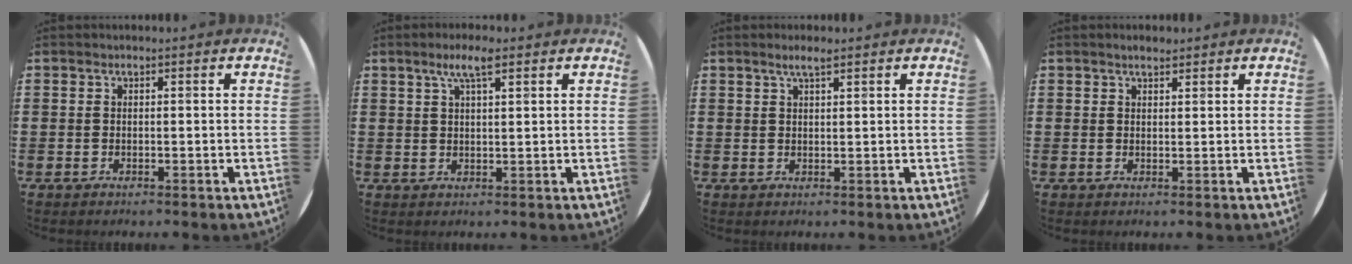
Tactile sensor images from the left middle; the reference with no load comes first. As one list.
[{"total": 4.3, "force": [2.8, 0.9, 3.2], "torque": [-0.059, 0.005, 0.045]}, {"total": 2.2, "force": [1.7, 0.3, 1.4], "torque": [-0.030, 0.004, 0.030]}, {"total": 1.4, "force": [1.2, 0.4, 0.4], "torque": [-0.009, 0.003, 0.023]}]